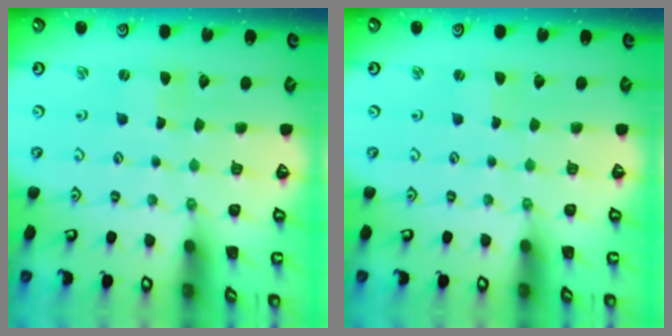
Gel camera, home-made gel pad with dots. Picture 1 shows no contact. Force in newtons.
{"total": 1.1, "press": 1.1, "slide": 0.2}